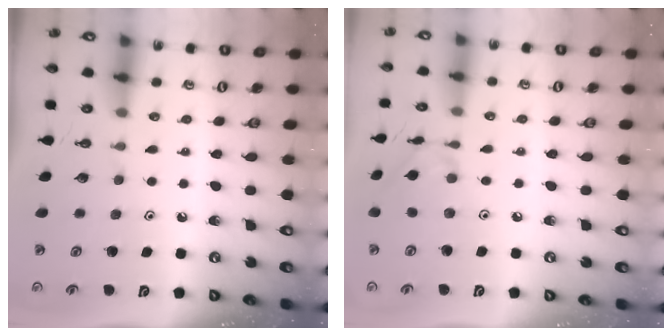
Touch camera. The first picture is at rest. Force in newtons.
{"total": 3.8, "press": 3.8, "slide": 0.2}